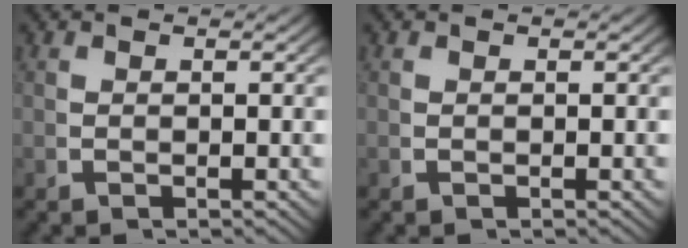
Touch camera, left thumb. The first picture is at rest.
{"total": 0.0}